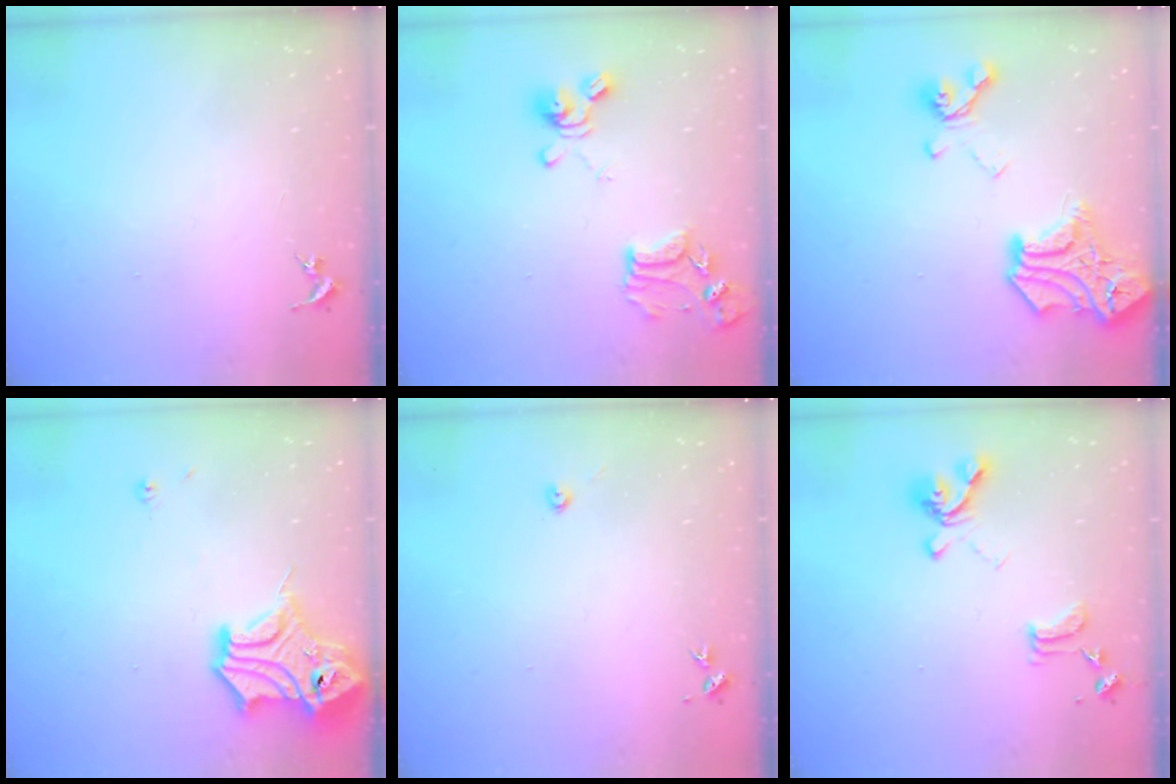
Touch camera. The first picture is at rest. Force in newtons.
{"total": 14.6, "press": 14.6, "slide": 1.4}
{"total": 19.9, "press": 19.9, "slide": 0.9}
{"total": 15.5, "press": 15.4, "slide": 1.8}
{"total": 2.2, "press": 2.2, "slide": 0.3}
{"total": 15.5, "press": 15.4, "slide": 1.6}